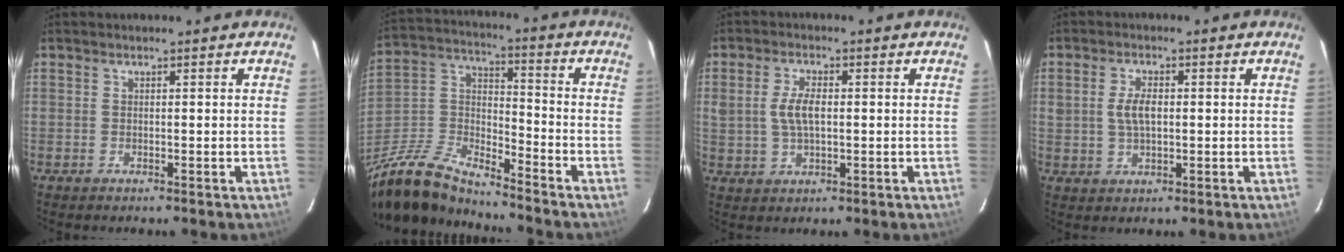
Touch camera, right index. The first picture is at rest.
{"total": 18.0, "force": [-15.0, 4.9, 8.6], "torque": [-0.205, -0.003, -0.293]}
{"total": 5.4, "force": [0.5, 2.7, 4.6], "torque": [-0.089, 0.004, 0.014]}
{"total": 4.4, "force": [0.5, 2.4, 3.7], "torque": [-0.070, 0.005, 0.014]}